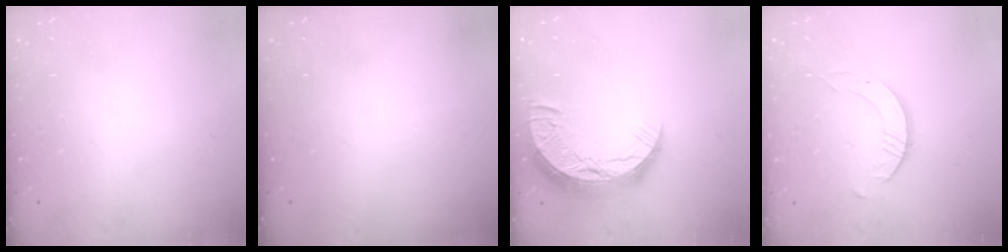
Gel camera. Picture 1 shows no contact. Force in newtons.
{"total": 0.0}
{"total": 13.5, "press": 13.4, "slide": 1.2}
{"total": 2.4, "press": 2.4, "slide": 0.3}